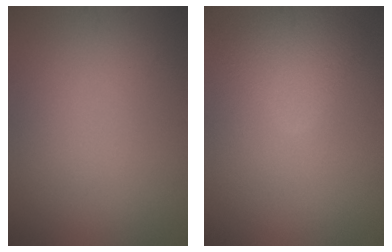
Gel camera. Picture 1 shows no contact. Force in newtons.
{"total": 3.4, "press": 3.4, "slide": 0.2}